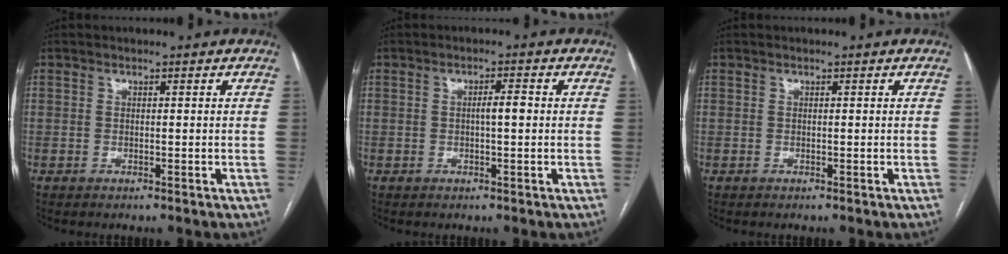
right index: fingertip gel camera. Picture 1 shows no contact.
{"total": 2.3, "force": [0.0, 0.3, 2.2], "torque": [-0.038, 0.003, 0.000]}
{"total": 0.0}